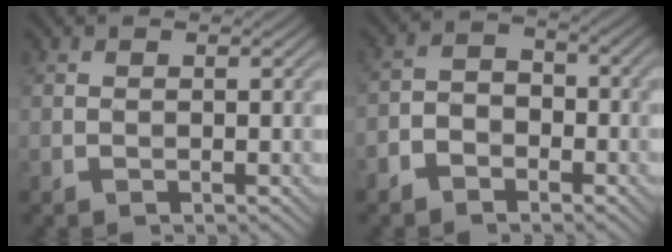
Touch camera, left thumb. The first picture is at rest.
{"total": 3.6, "force": [-2.5, 2.1, 1.5], "torque": [-0.026, 0.006, -0.057]}